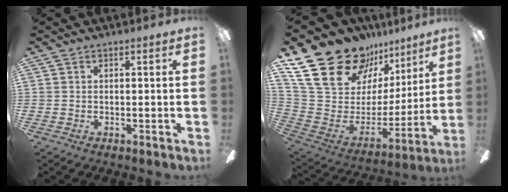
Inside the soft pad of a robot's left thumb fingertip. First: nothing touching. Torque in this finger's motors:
{"motor_torque": [2.20, 1.84, 1.02, -1.75, 0.19]}